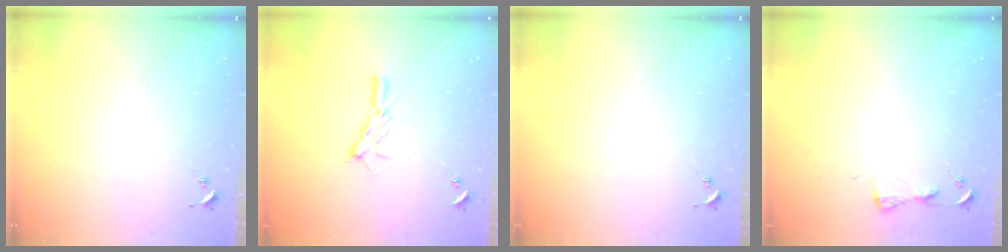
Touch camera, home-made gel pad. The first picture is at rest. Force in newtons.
{"total": 8.3, "press": 8.3, "slide": 0.6}
{"total": 0.0}
{"total": 3.2, "press": 3.1, "slide": 0.3}